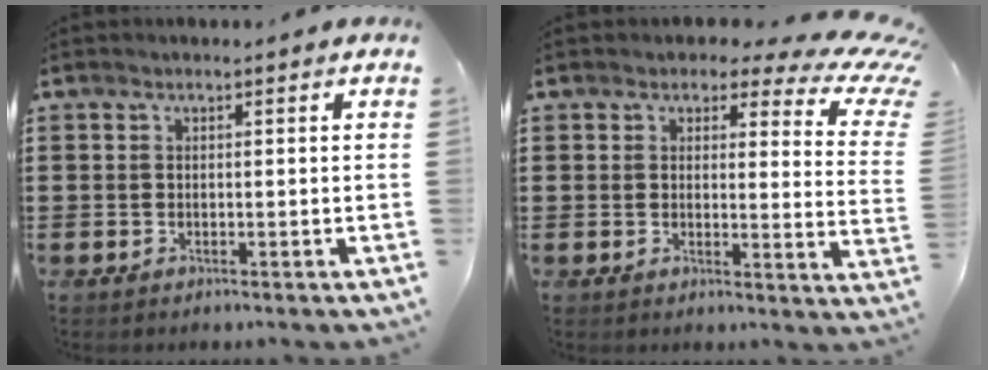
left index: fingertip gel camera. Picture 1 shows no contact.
{"total": 4.7, "force": [3.2, 1.9, 2.9], "torque": [-0.050, -0.020, 0.049]}